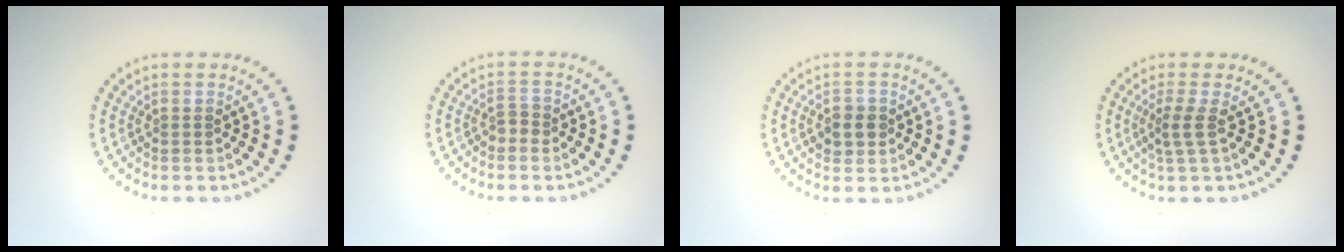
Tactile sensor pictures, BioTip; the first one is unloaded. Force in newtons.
{"total": 1.2, "press": 1.1, "slide": 0.5}
{"total": 2.4, "press": 2.4, "slide": 0.4}
{"total": 2.0, "press": 1.3, "slide": 1.5}